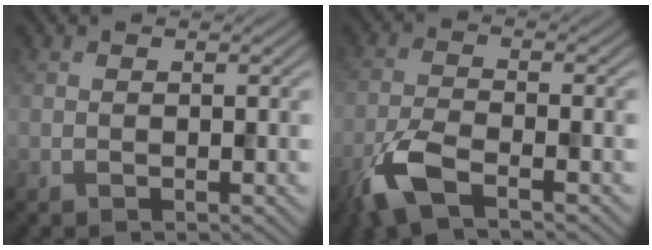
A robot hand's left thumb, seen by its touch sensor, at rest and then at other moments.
{"total": 6.1, "force": [-3.7, 1.6, 4.5], "torque": [-0.104, -0.009, -0.089]}